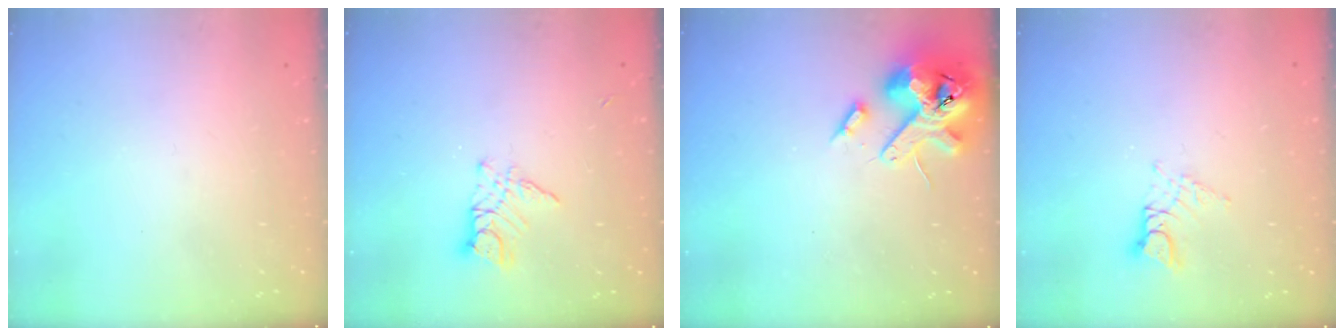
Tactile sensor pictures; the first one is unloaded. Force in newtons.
{"total": 9.1, "press": 9.0, "slide": 0.8}
{"total": 14.5, "press": 14.3, "slide": 2.4}
{"total": 4.9, "press": 4.9, "slide": 0.4}